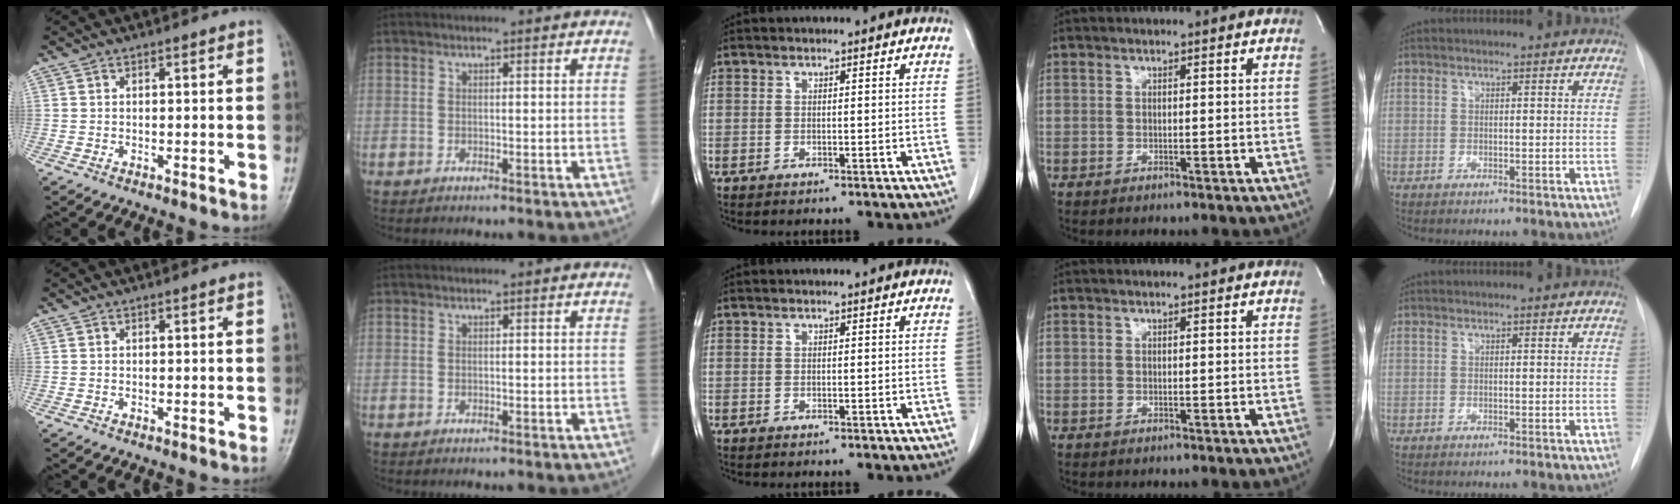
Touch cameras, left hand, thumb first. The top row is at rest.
{}